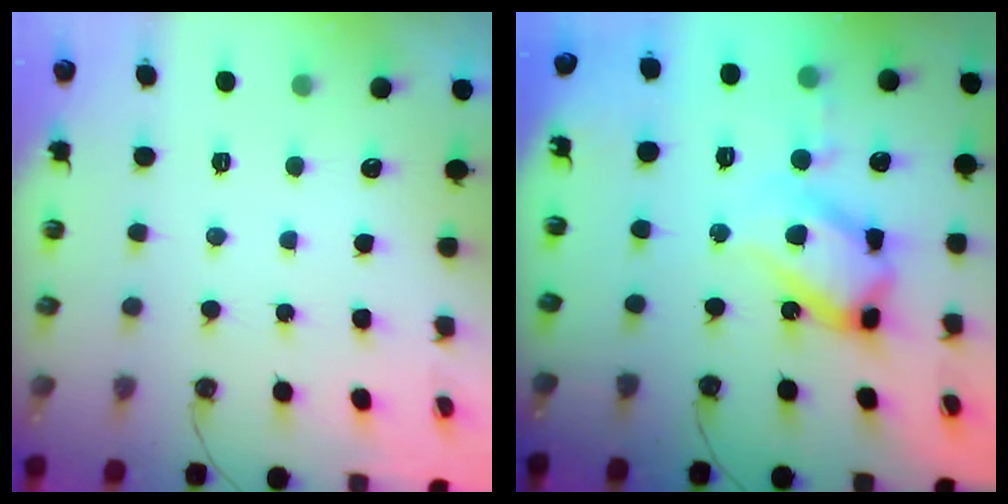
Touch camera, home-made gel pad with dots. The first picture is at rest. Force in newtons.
{"total": 22.7, "press": 22.6, "slide": 2.1}